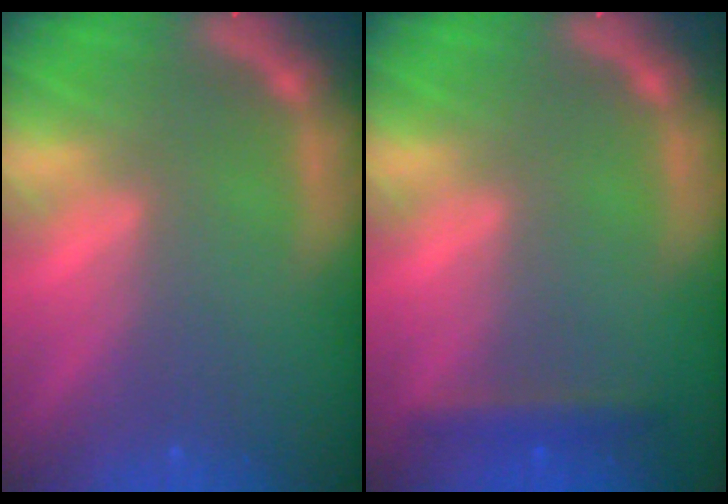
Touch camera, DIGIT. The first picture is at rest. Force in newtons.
{"total": 1.9}